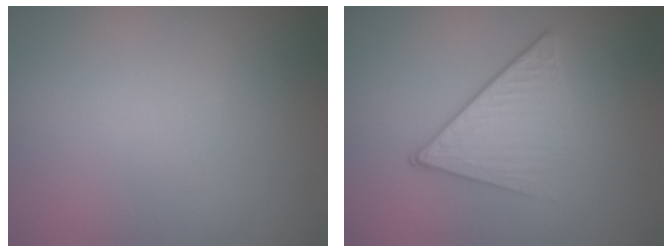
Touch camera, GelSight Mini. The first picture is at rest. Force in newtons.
{"total": 4.3, "press": 2.8, "slide": 3.2}